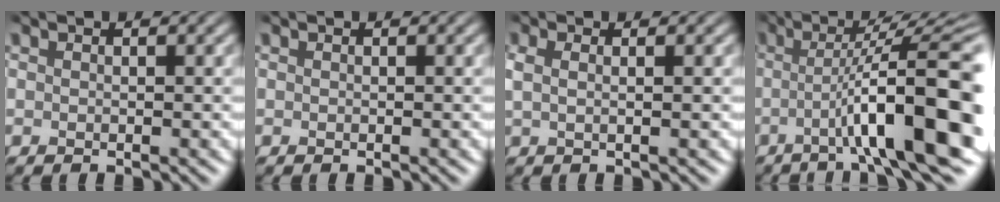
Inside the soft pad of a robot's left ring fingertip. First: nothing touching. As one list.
[{"total": 0.0}, {"total": 2.2, "force": [0.7, 0.9, 1.9], "torque": [-0.026, 0.003, -0.004]}, {"total": 11.5, "force": [-2.0, 2.0, 11.2], "torque": [-0.146, 0.011, -0.033]}]